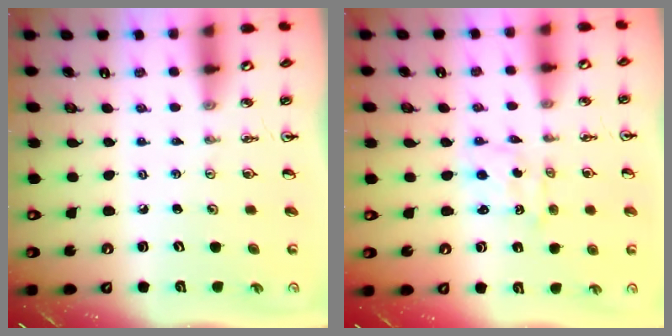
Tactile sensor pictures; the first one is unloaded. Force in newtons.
{"total": 0.7, "press": 0.7, "slide": 0.1}